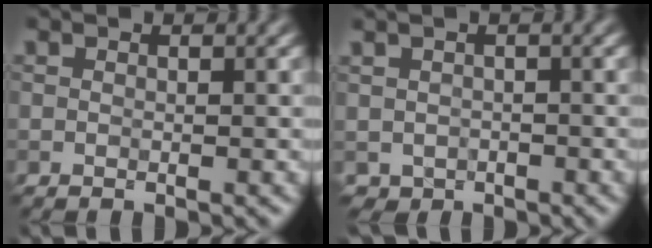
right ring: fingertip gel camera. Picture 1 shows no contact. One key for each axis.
{"total": 1.4, "fx": -0.4, "fy": 1.3, "fz": 0.4, "tx": 0.001, "ty": -0.009, "tz": -0.007}